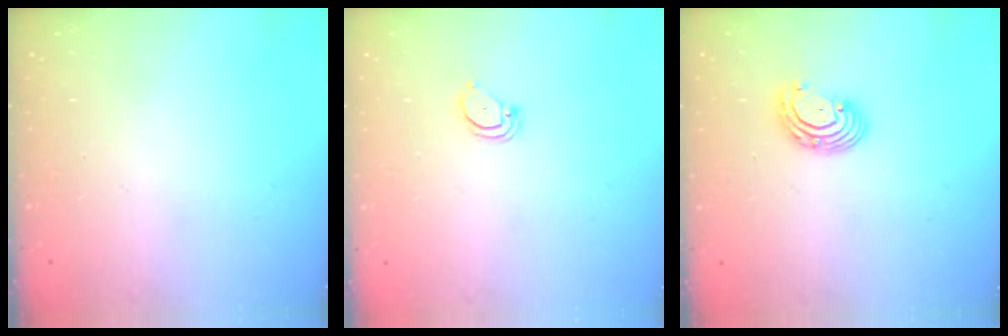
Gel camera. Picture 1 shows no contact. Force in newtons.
{"total": 2.7, "press": 2.7, "slide": 0.2}
{"total": 5.2, "press": 5.2, "slide": 0.5}